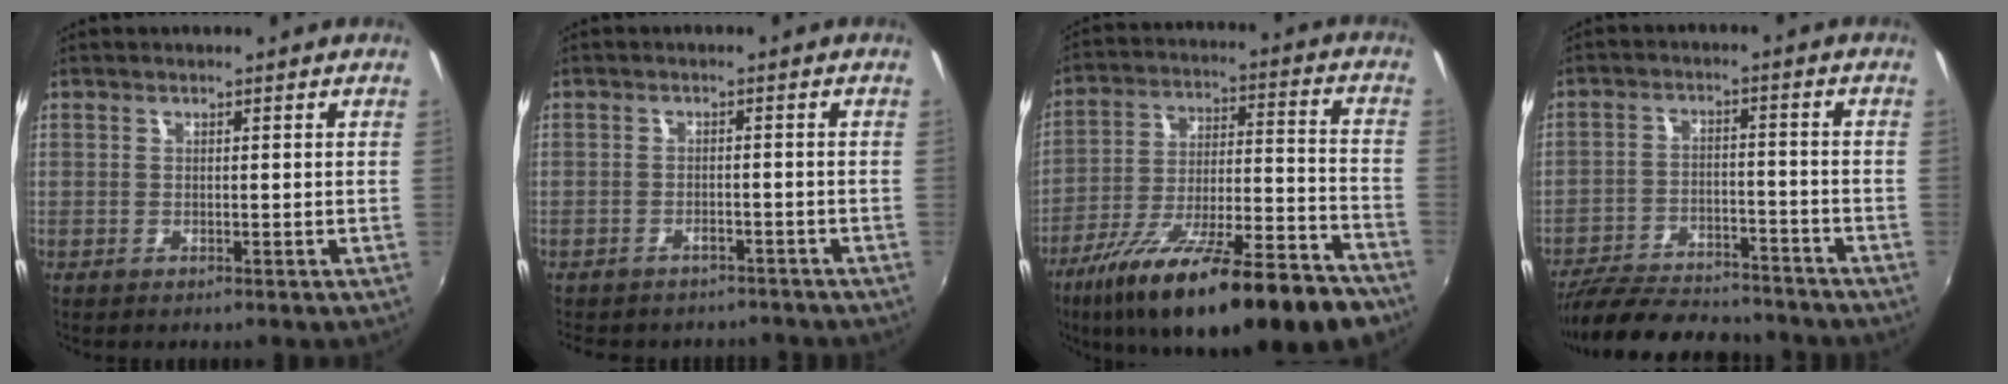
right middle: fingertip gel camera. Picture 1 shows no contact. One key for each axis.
{"total": 6.9, "fx": -5.9, "fy": 2.9, "fz": 2.0, "tx": -0.053, "ty": -0.011, "tz": -0.080}
{"total": 26.8, "fx": -19.3, "fy": 5.7, "fz": 17.6, "tx": -0.290, "ty": -0.057, "tz": -0.292}
{"total": 19.3, "fx": -16.8, "fy": 5.5, "fz": 7.8, "tx": -0.171, "ty": -0.016, "tz": -0.248}